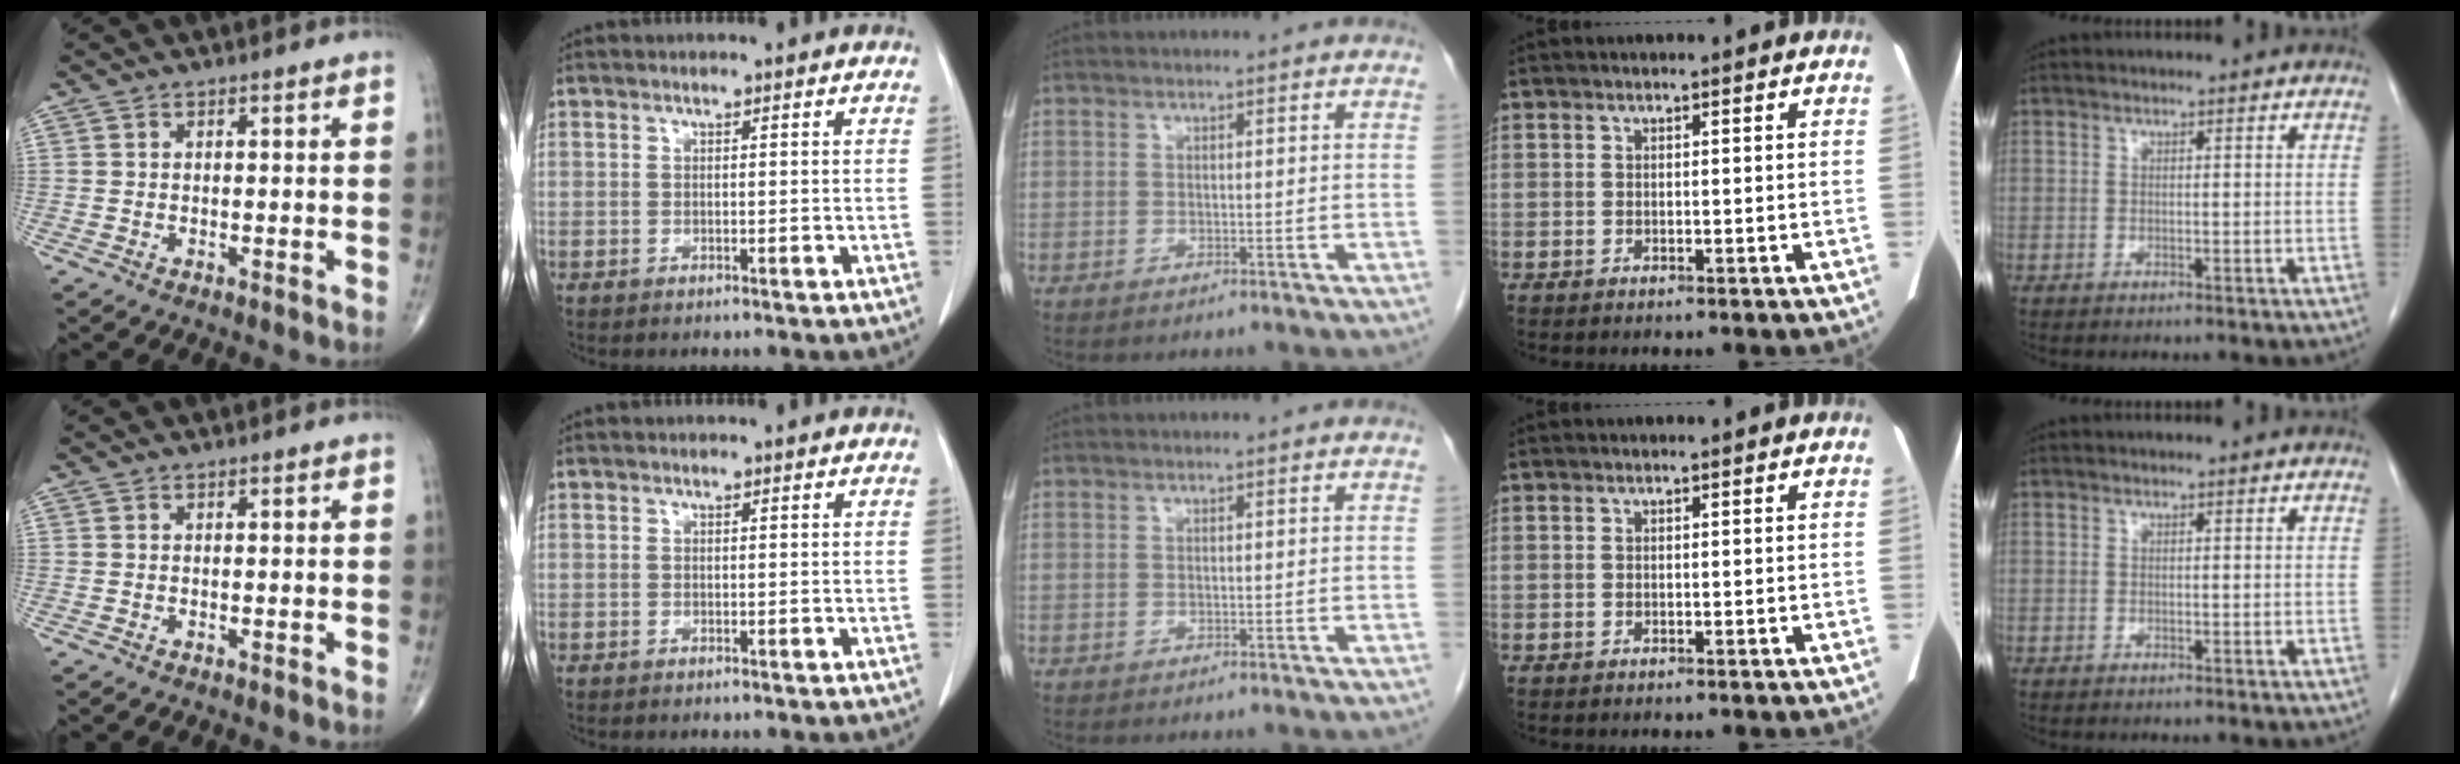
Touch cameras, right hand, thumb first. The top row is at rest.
{}